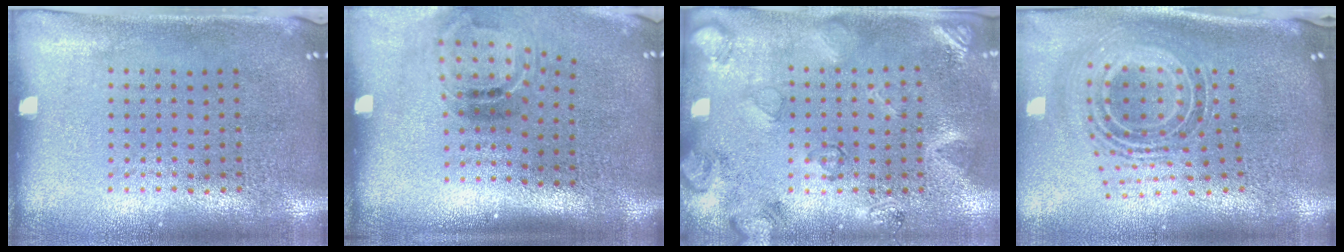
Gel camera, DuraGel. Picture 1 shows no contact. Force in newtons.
{"total": 1.6, "press": 1.0, "slide": 1.2}
{"total": 2.6, "press": 1.7, "slide": 1.9}
{"total": 1.6, "press": 1.3, "slide": 0.9}